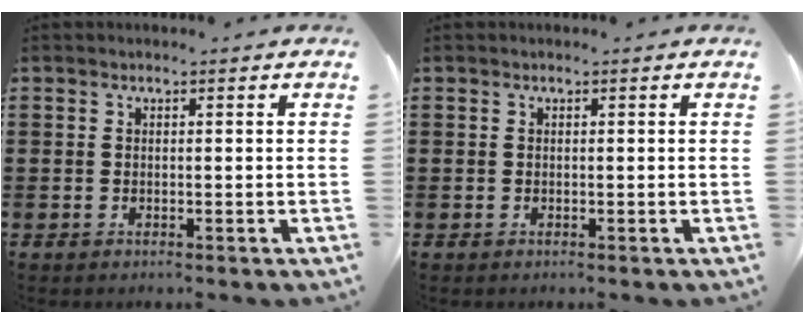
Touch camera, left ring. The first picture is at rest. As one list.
[{"total": 0.0}]